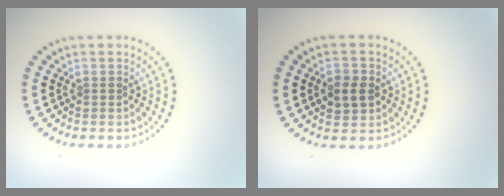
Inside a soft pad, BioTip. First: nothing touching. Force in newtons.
{"total": 2.7, "press": 2.7, "slide": 0.3}